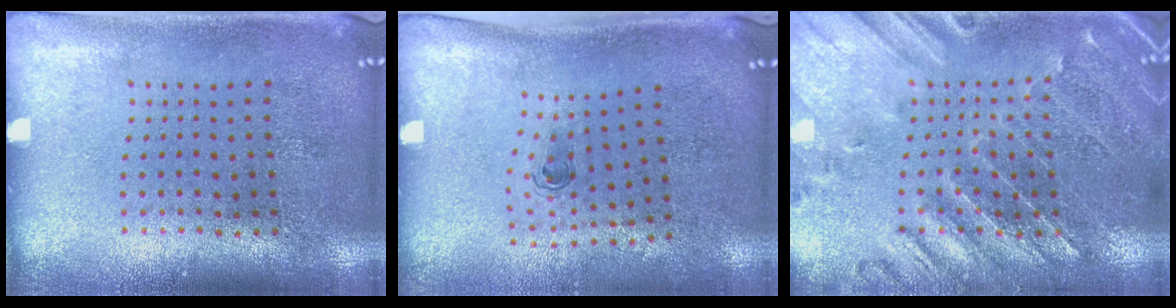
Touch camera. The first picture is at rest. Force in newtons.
{"total": 0.6, "press": 0.3, "slide": 0.5}
{"total": 0.6, "press": 0.5, "slide": 0.4}